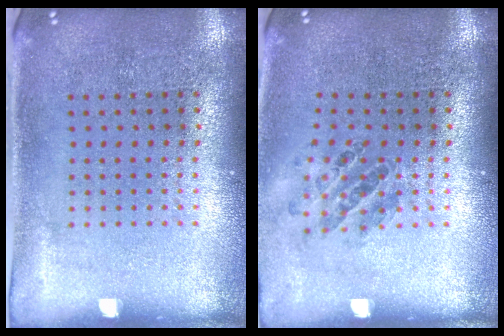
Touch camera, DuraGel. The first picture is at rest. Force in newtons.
{"total": 0.9, "press": 0.9, "slide": 0.1}